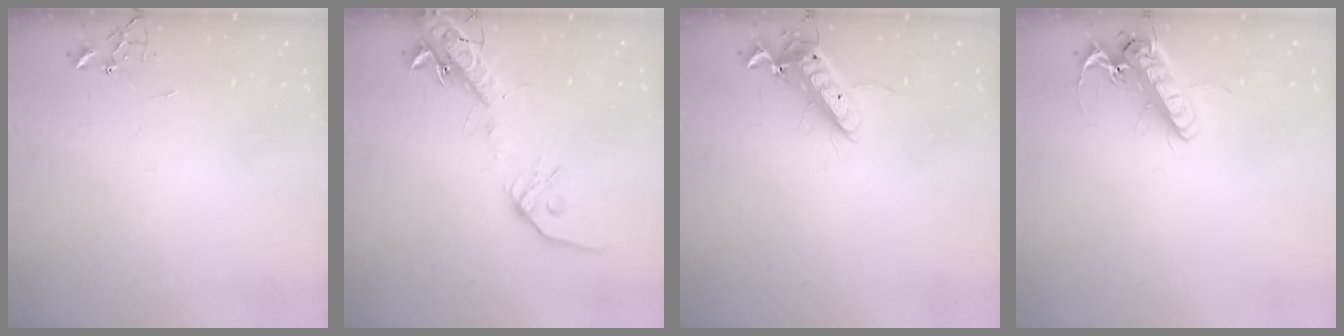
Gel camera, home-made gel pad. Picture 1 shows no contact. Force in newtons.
{"total": 15.6, "press": 15.3, "slide": 3.2}
{"total": 12.5, "press": 12.4, "slide": 1.6}
{"total": 14.1, "press": 13.9, "slide": 2.6}